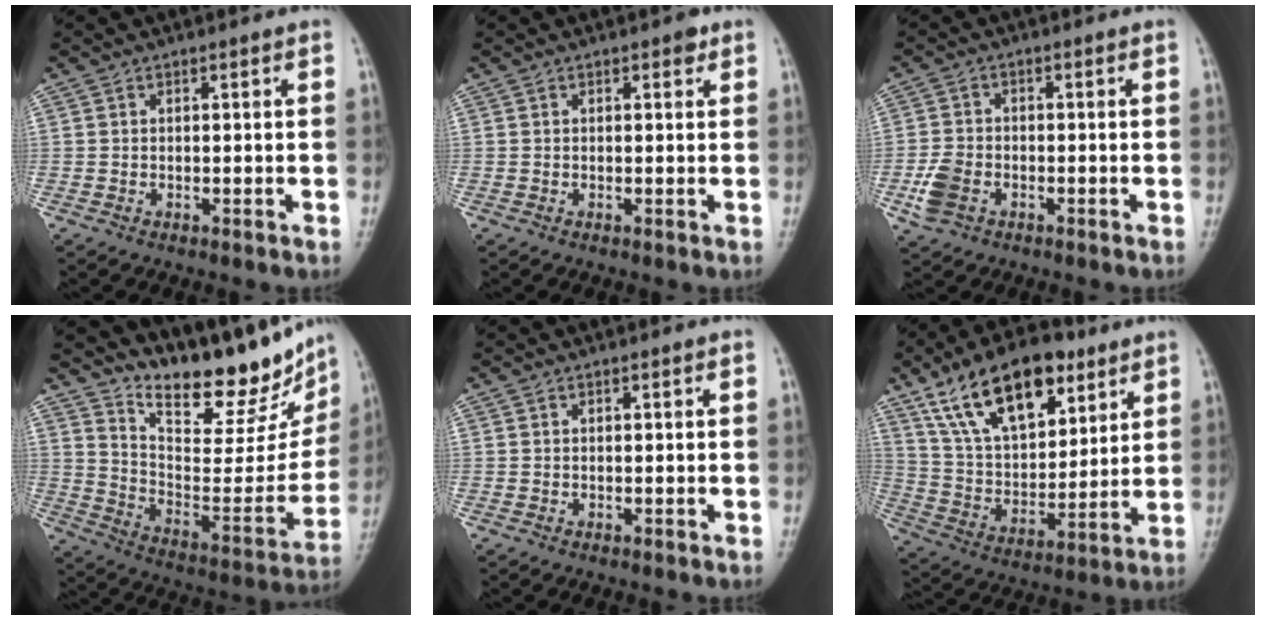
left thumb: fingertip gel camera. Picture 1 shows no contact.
{"total": 1.3, "force": [0.7, 0.7, 0.8], "torque": [-0.002, -0.001, 0.006]}
{"total": 5.3, "force": [-2.2, 3.7, 3.2], "torque": [-0.070, 0.009, -0.042]}
{"total": 22.1, "force": [17.3, 7.3, 11.6], "torque": [-0.131, -0.095, 0.265]}
{"total": 0.0}
{"total": 20.9, "force": [12.0, 10.3, 13.6], "torque": [-0.195, -0.036, 0.216]}